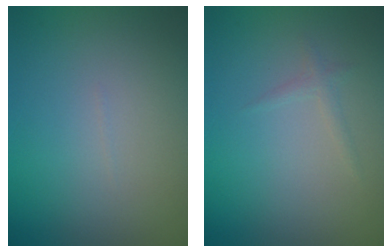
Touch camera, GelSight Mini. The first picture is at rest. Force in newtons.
{"total": 0.8, "press": 0.8, "slide": 0.1}